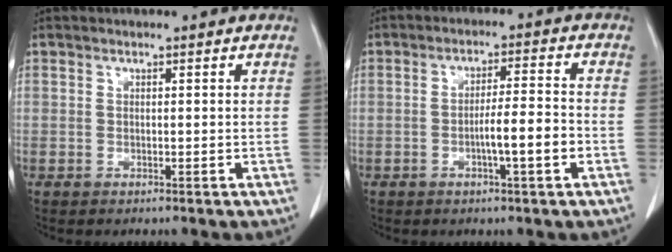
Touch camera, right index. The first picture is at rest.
{"total": 5.8, "force": [-1.8, 0.2, 5.5], "torque": [-0.092, 0.005, -0.029]}